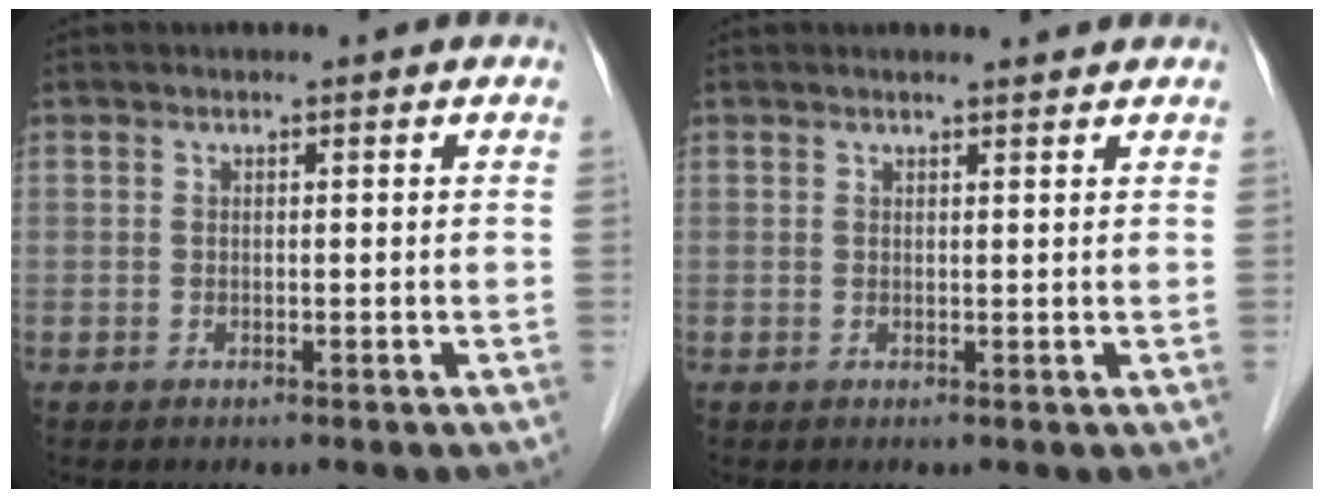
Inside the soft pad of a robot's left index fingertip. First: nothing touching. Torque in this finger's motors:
{"motor_torque": [0.15, -0.33, 0.05, -0.01]}